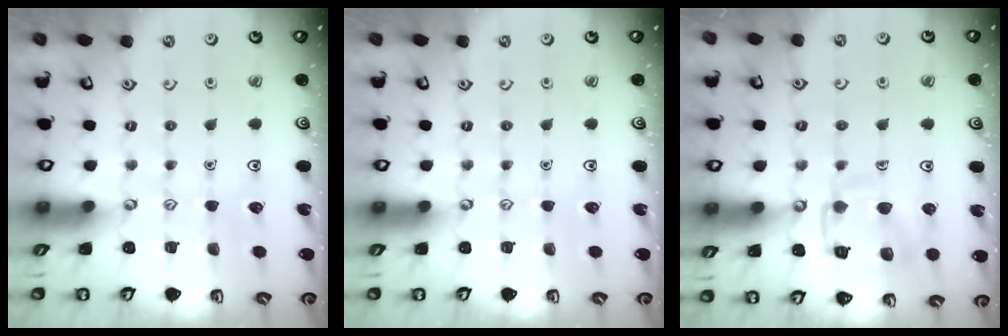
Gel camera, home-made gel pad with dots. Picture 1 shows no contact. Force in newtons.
{"total": 0.0}
{"total": 12.2, "press": 12.1, "slide": 1.2}